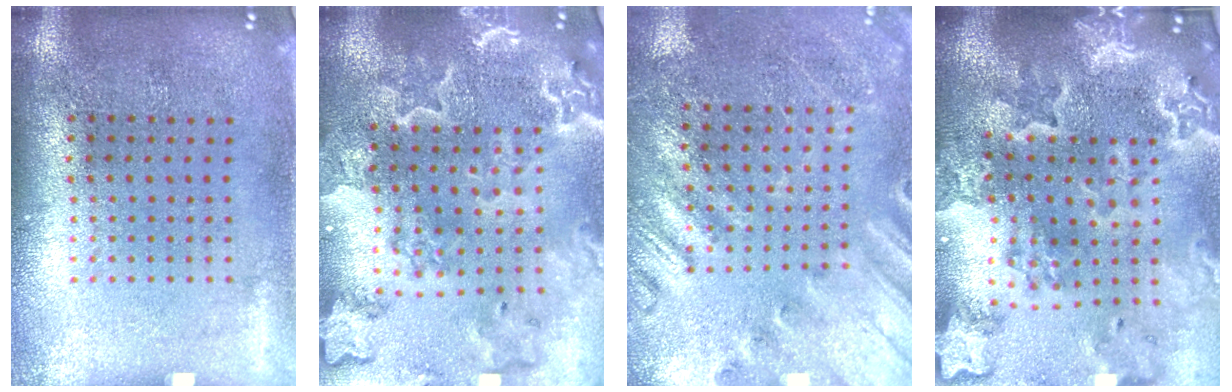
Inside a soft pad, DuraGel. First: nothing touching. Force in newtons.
{"total": 3.5, "press": 3.1, "slide": 1.6}
{"total": 2.3, "press": 2.0, "slide": 1.0}
{"total": 3.6, "press": 3.2, "slide": 1.8}